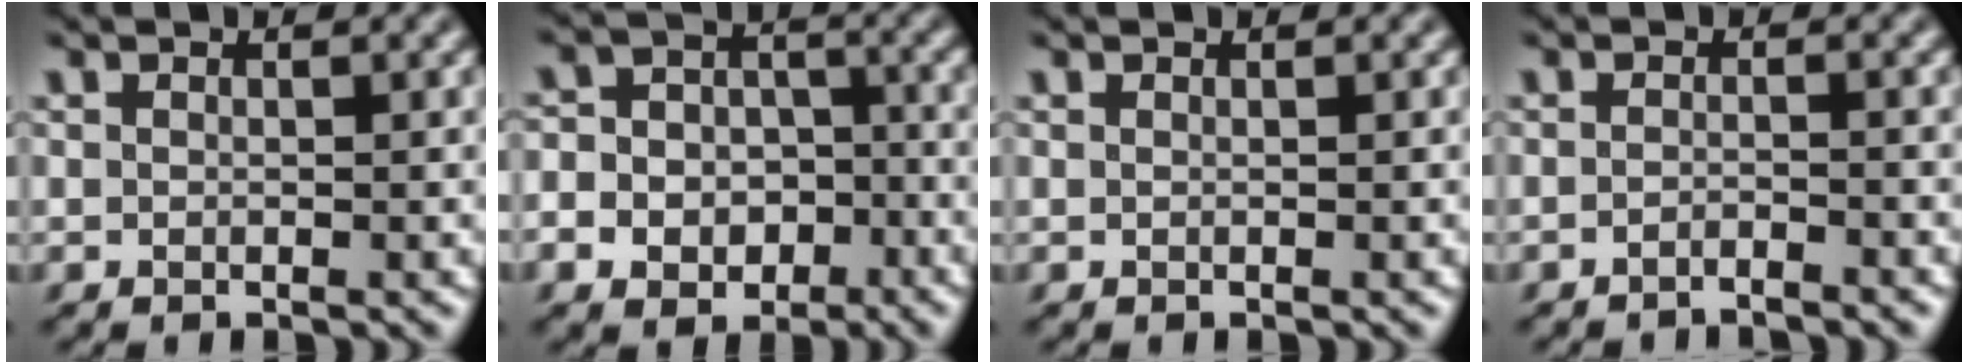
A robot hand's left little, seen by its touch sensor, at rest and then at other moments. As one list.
[{"total": 8.9, "force": [-3.9, 7.5, 2.7], "torque": [-0.057, -0.020, -0.088]}, {"total": 0.0}, {"total": 1.2, "force": [-1.1, -0.3, 0.1], "torque": [-0.003, 0.006, -0.024]}]